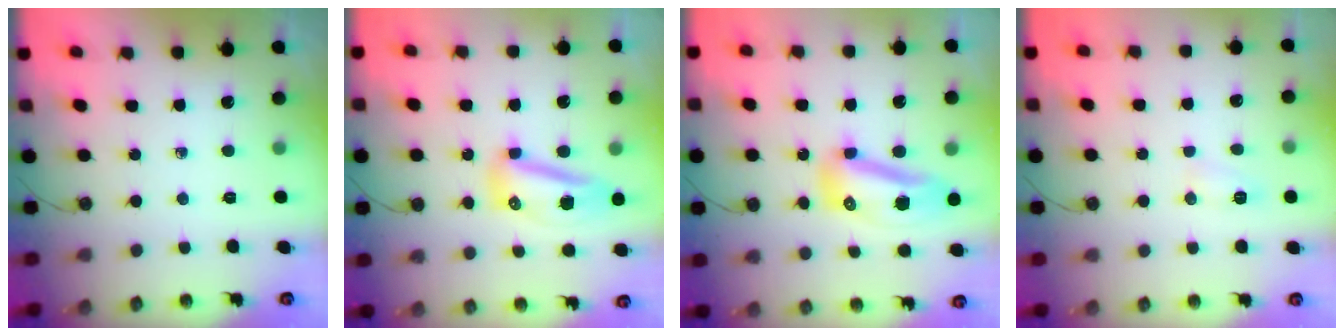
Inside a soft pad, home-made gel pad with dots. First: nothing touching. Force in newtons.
{"total": 9.1, "press": 9.0, "slide": 1.1}
{"total": 10.6, "press": 10.6, "slide": 0.8}
{"total": 5.0, "press": 5.0, "slide": 0.6}